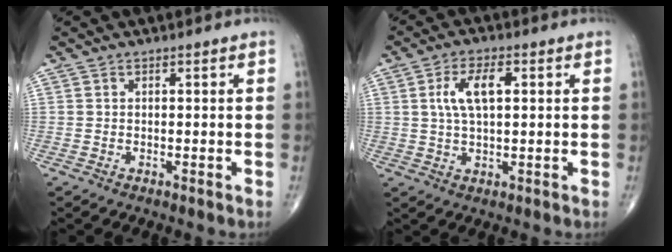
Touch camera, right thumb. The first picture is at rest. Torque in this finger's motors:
{"motor_torque": [0.05, 0.06, 0.56, -0.04, 0.06]}